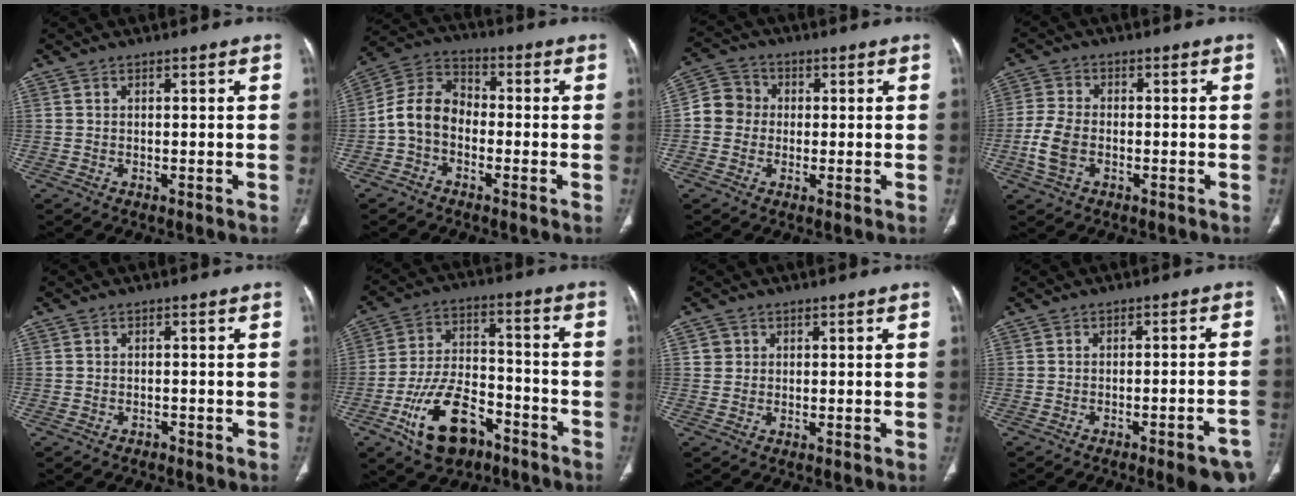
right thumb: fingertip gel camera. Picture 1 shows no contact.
{"total": 8.9, "force": [-2.1, 6.6, 5.6], "torque": [-0.093, 0.036, -0.056]}
{"total": 6.5, "force": [-0.2, 6.1, 2.2], "torque": [-0.022, 0.018, -0.016]}
{"total": 6.4, "force": [-1.8, 4.2, 4.5], "torque": [-0.104, 0.010, -0.038]}
{"total": 0.9, "force": [-0.8, 0.5, -0.1], "torque": [0.002, 0.005, -0.016]}
{"total": 15.3, "force": [-8.2, 8.7, 9.6], "torque": [-0.153, 0.059, -0.137]}
{"total": 1.7, "force": [0.5, 1.6, 0.2], "torque": [0.011, 0.005, 0.007]}
{"total": 10.1, "force": [-6.1, 1.6, 7.8], "torque": [-0.081, 0.029, -0.077]}